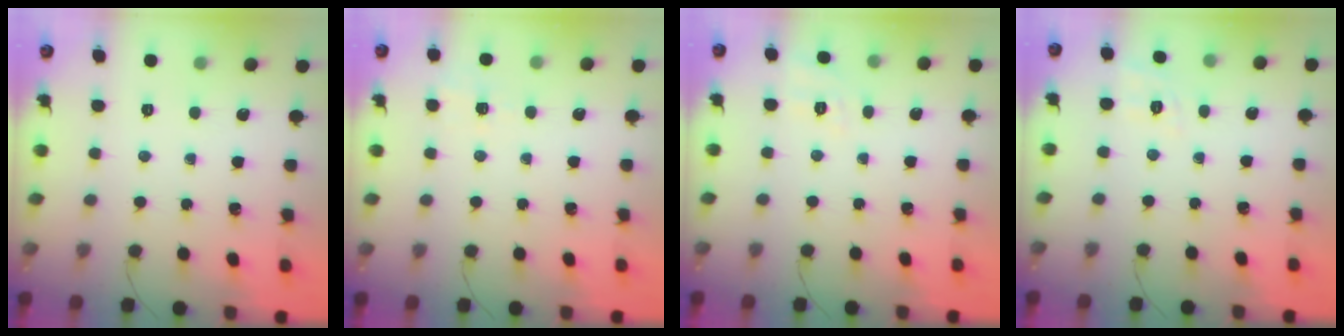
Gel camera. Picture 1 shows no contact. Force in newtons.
{"total": 2.0, "press": 1.0, "slide": 1.7}
{"total": 8.4, "press": 8.1, "slide": 2.0}
{"total": 2.1, "press": 0.4, "slide": 2.1}